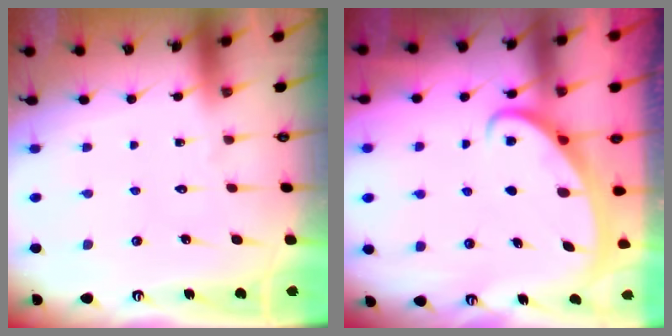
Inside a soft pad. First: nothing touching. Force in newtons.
{"total": 2.6, "press": 2.5, "slide": 0.3}